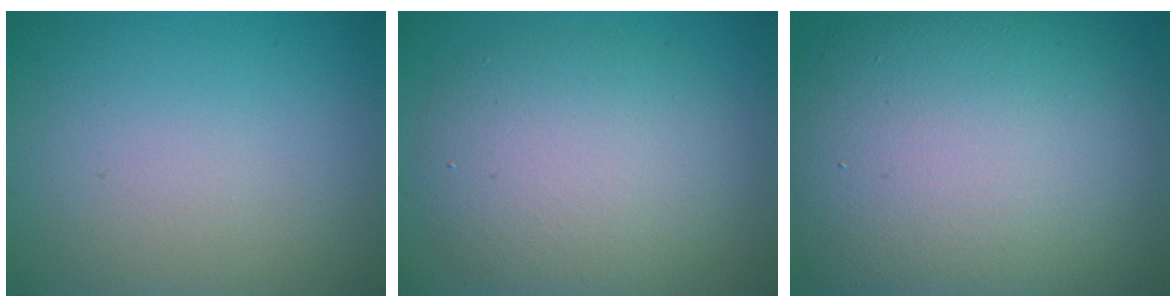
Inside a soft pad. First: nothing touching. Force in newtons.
{"total": 6.8, "press": 6.7, "slide": 0.5}
{"total": 15.3, "press": 15.2, "slide": 0.8}